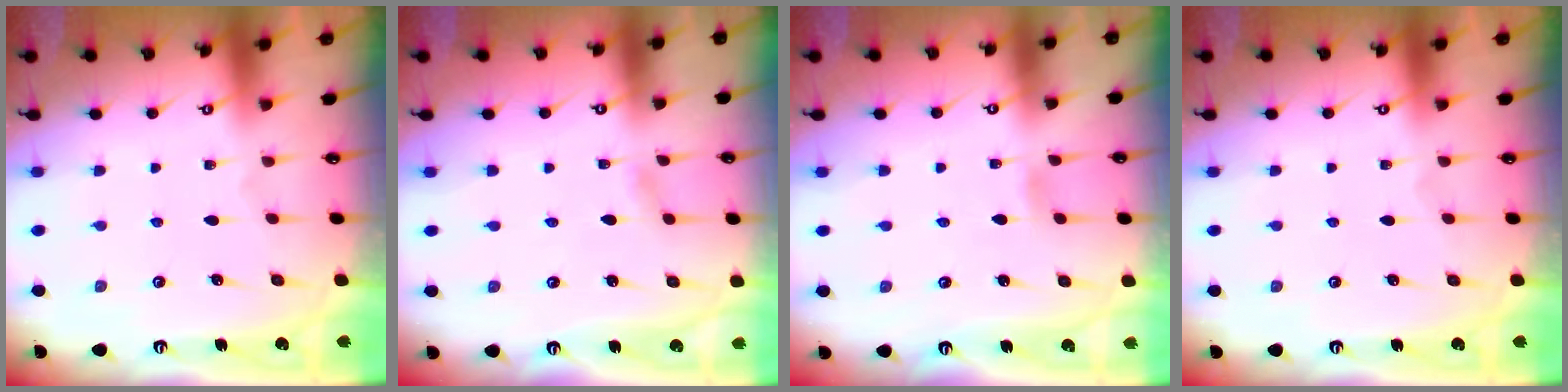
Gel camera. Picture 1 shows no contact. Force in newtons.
{"total": 1.8, "press": 1.8, "slide": 0.2}
{"total": 2.5, "press": 2.5, "slide": 0.3}
{"total": 0.0}